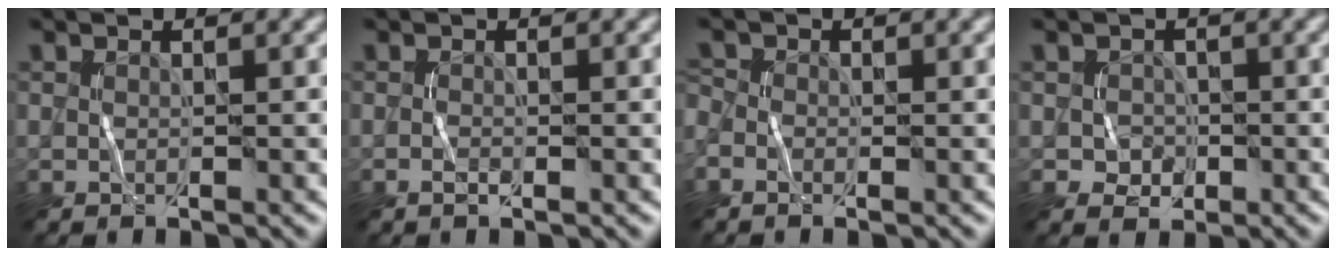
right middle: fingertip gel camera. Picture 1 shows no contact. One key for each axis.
{"total": 0.7, "fx": -0.3, "fy": 0.2, "fz": 0.5, "tx": -0.013, "ty": 0.000, "tz": -0.006}
{"total": 1.4, "fx": -0.8, "fy": 0.9, "fz": 0.8, "tx": -0.021, "ty": -0.002, "tz": -0.015}
{"total": 1.5, "fx": -0.3, "fy": 1.4, "fz": 0.5, "tx": -0.003, "ty": -0.004, "tz": -0.007}